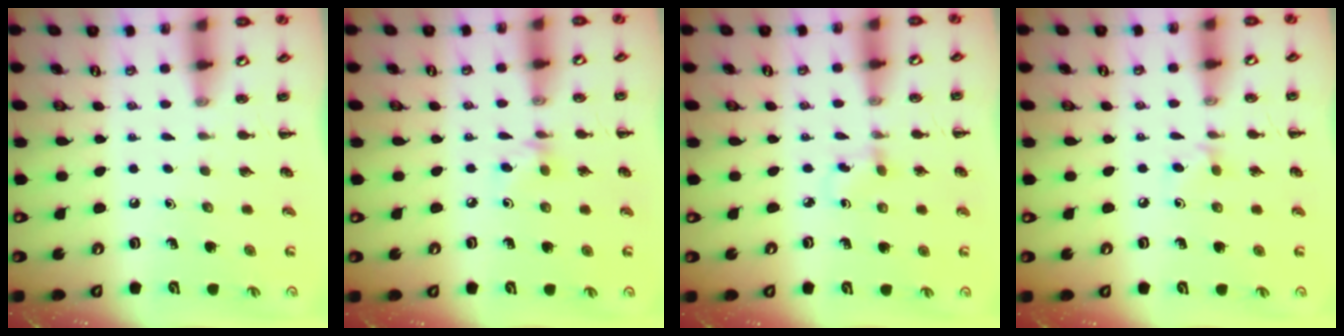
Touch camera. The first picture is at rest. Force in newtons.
{"total": 4.7, "press": 4.4, "slide": 1.5}
{"total": 1.6, "press": 1.4, "slide": 0.8}
{"total": 5.4, "press": 5.0, "slide": 2.1}